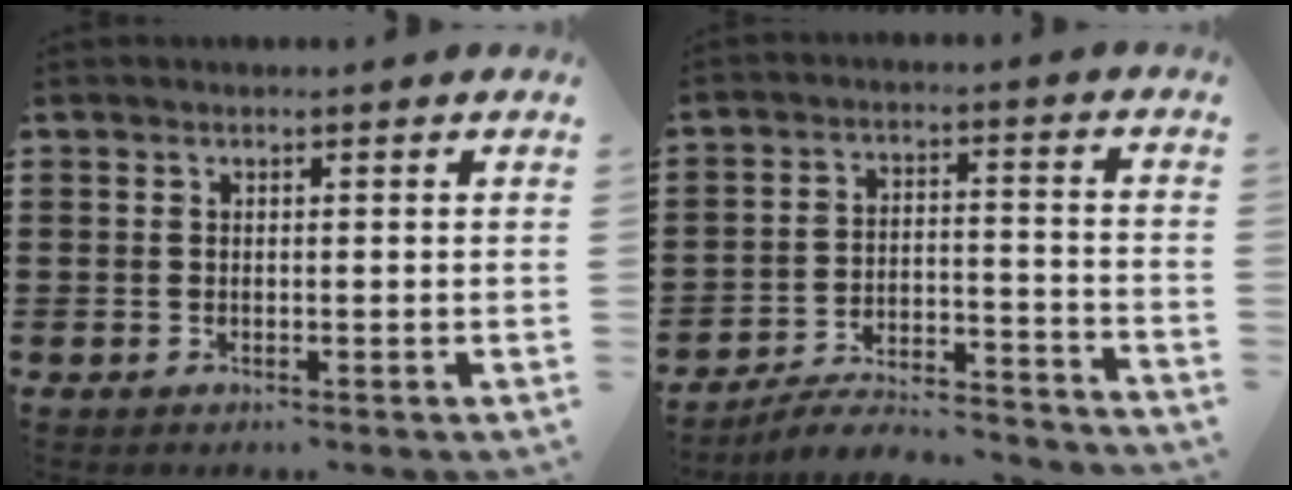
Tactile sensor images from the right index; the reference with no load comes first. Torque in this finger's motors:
{"motor_torque": [-1.89, 0.25, -1.05, -0.21]}